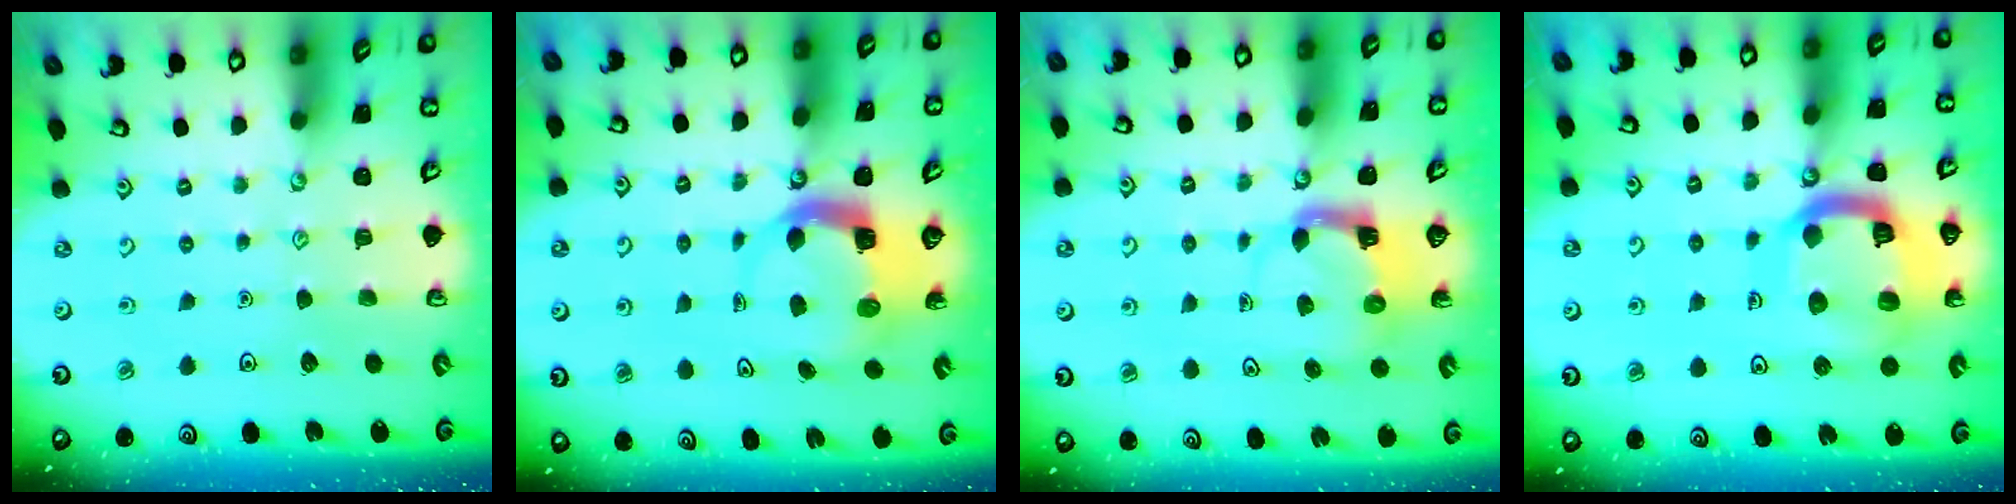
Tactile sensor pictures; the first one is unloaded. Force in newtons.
{"total": 5.1, "press": 5.1, "slide": 0.7}
{"total": 4.0, "press": 3.9, "slide": 0.6}
{"total": 18.4, "press": 18.3, "slide": 1.9}